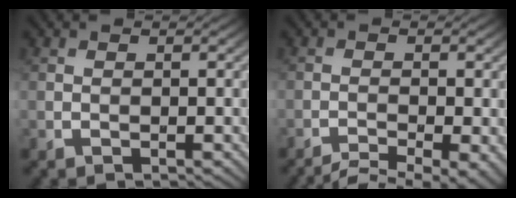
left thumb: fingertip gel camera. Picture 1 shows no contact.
{"total": 6.2, "force": [-4.7, 1.1, 3.9], "torque": [-0.061, -0.013, -0.076]}